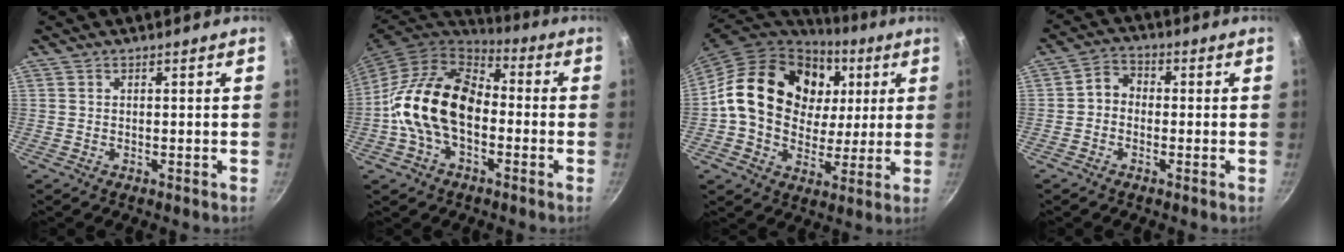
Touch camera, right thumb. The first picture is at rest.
{"total": 17.2, "force": [-2.3, 11.8, 12.4], "torque": [-0.202, 0.043, -0.055]}
{"total": 23.4, "force": [5.8, 17.7, 14.1], "torque": [-0.225, 0.004, 0.098]}
{"total": 4.3, "force": [-0.5, 3.6, 2.4], "torque": [-0.024, 0.016, -0.025]}